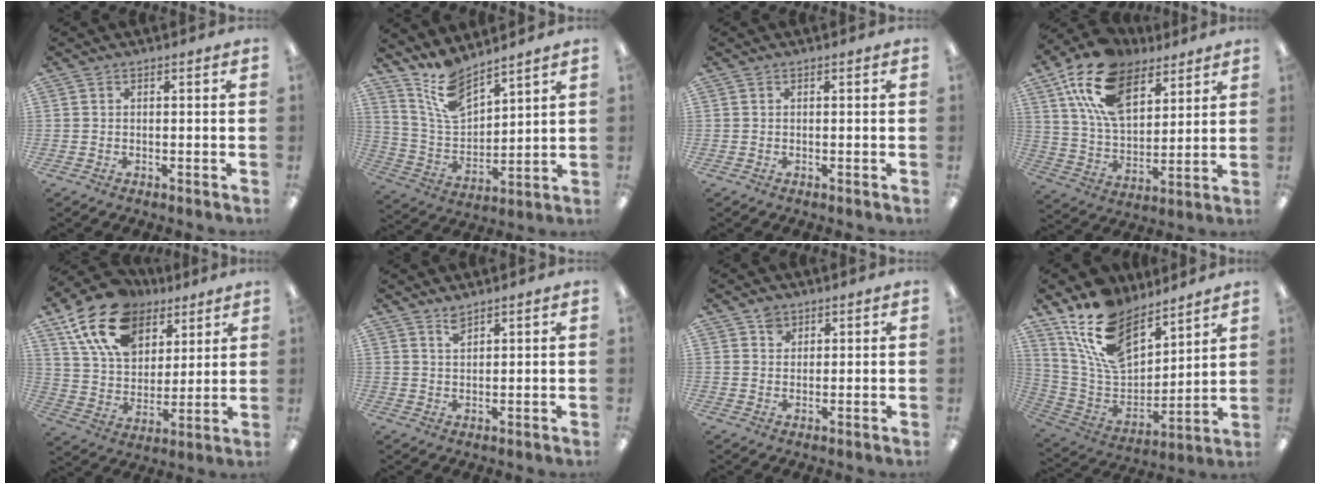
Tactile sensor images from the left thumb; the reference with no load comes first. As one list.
[{"total": 12.1, "force": [9.5, 4.5, 6.0], "torque": [-0.138, -0.043, 0.181]}, {"total": 0.0}, {"total": 18.6, "force": [10.9, 10.3, 10.9], "torque": [-0.217, -0.033, 0.200]}, {"total": 18.8, "force": [11.3, 11.8, 9.3], "torque": [-0.180, -0.040, 0.209]}, {"total": 2.5, "force": [2.2, 0.6, 1.0], "torque": [-0.014, -0.006, 0.040]}, {"total": 3.0, "force": [2.0, 2.2, 0.7], "torque": [-0.001, -0.007, 0.036]}, {"total": 18.3, "force": [12.6, 9.9, 8.9], "torque": [-0.185, -0.065, 0.238]}]